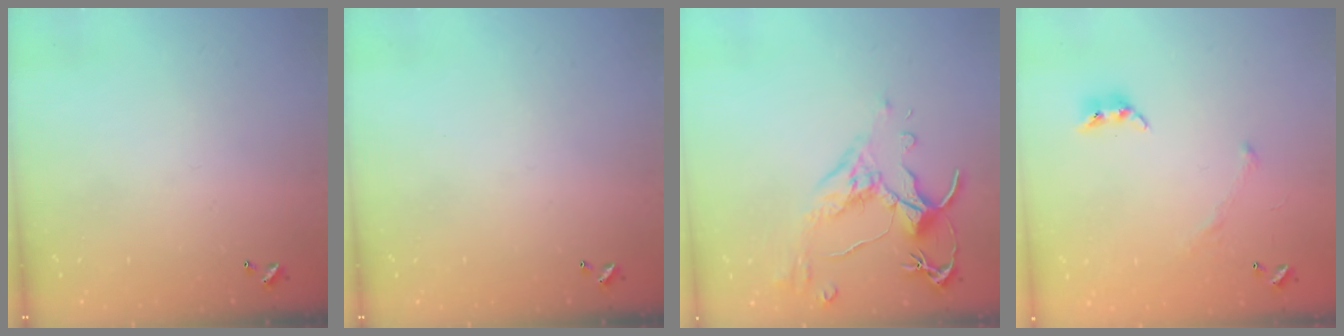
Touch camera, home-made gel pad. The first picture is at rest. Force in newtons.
{"total": 0.0}
{"total": 2.5, "press": 2.1, "slide": 1.4}
{"total": 3.6, "press": 3.5, "slide": 0.9}